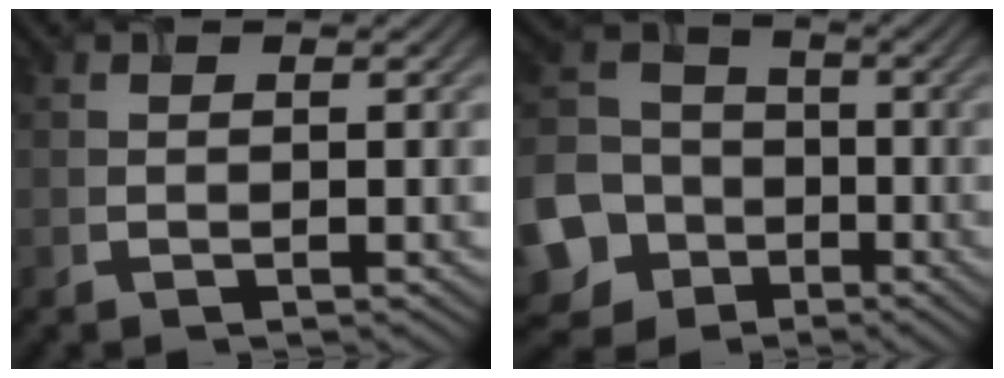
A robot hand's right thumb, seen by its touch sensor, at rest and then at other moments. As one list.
[{"total": 13.7, "force": [-5.4, 11.7, 4.6], "torque": [-0.151, -0.045, -0.126]}]